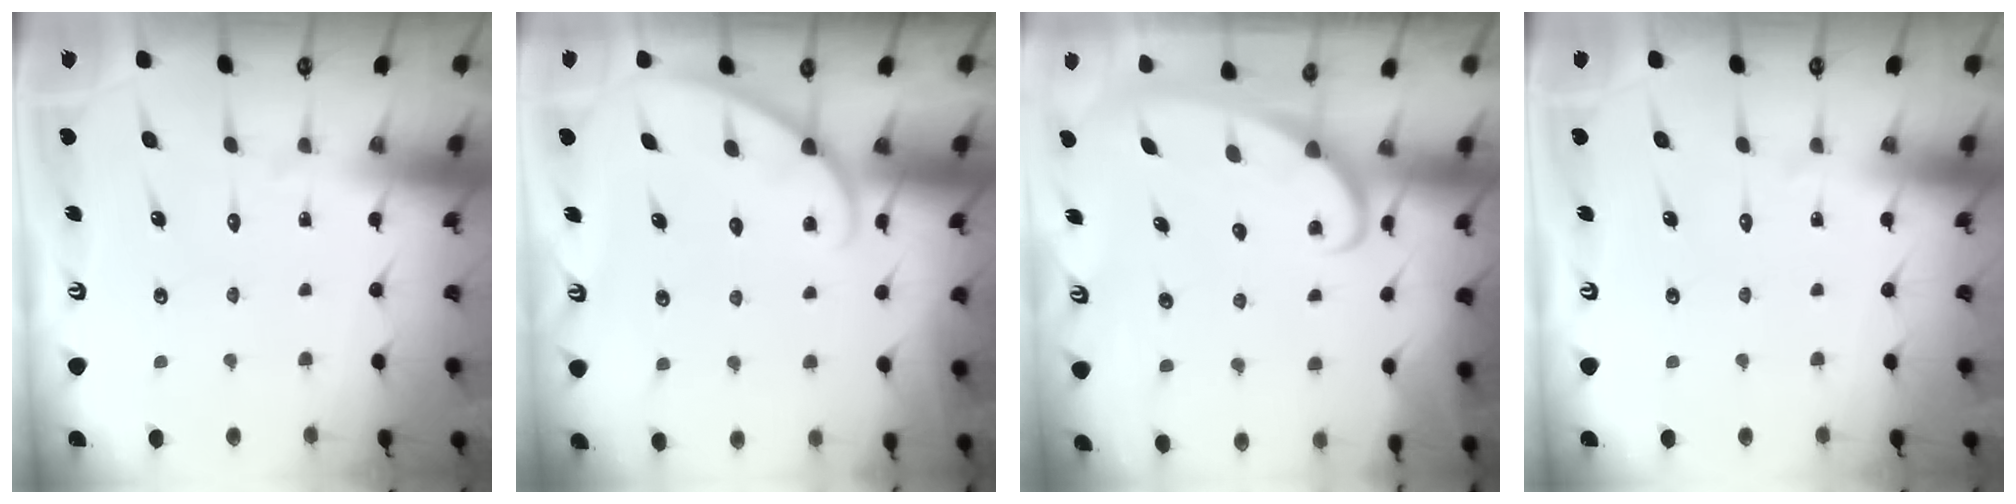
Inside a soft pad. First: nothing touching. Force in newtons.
{"total": 2.9, "press": 2.9, "slide": 0.4}
{"total": 2.5, "press": 2.5, "slide": 0.3}
{"total": 0.0}